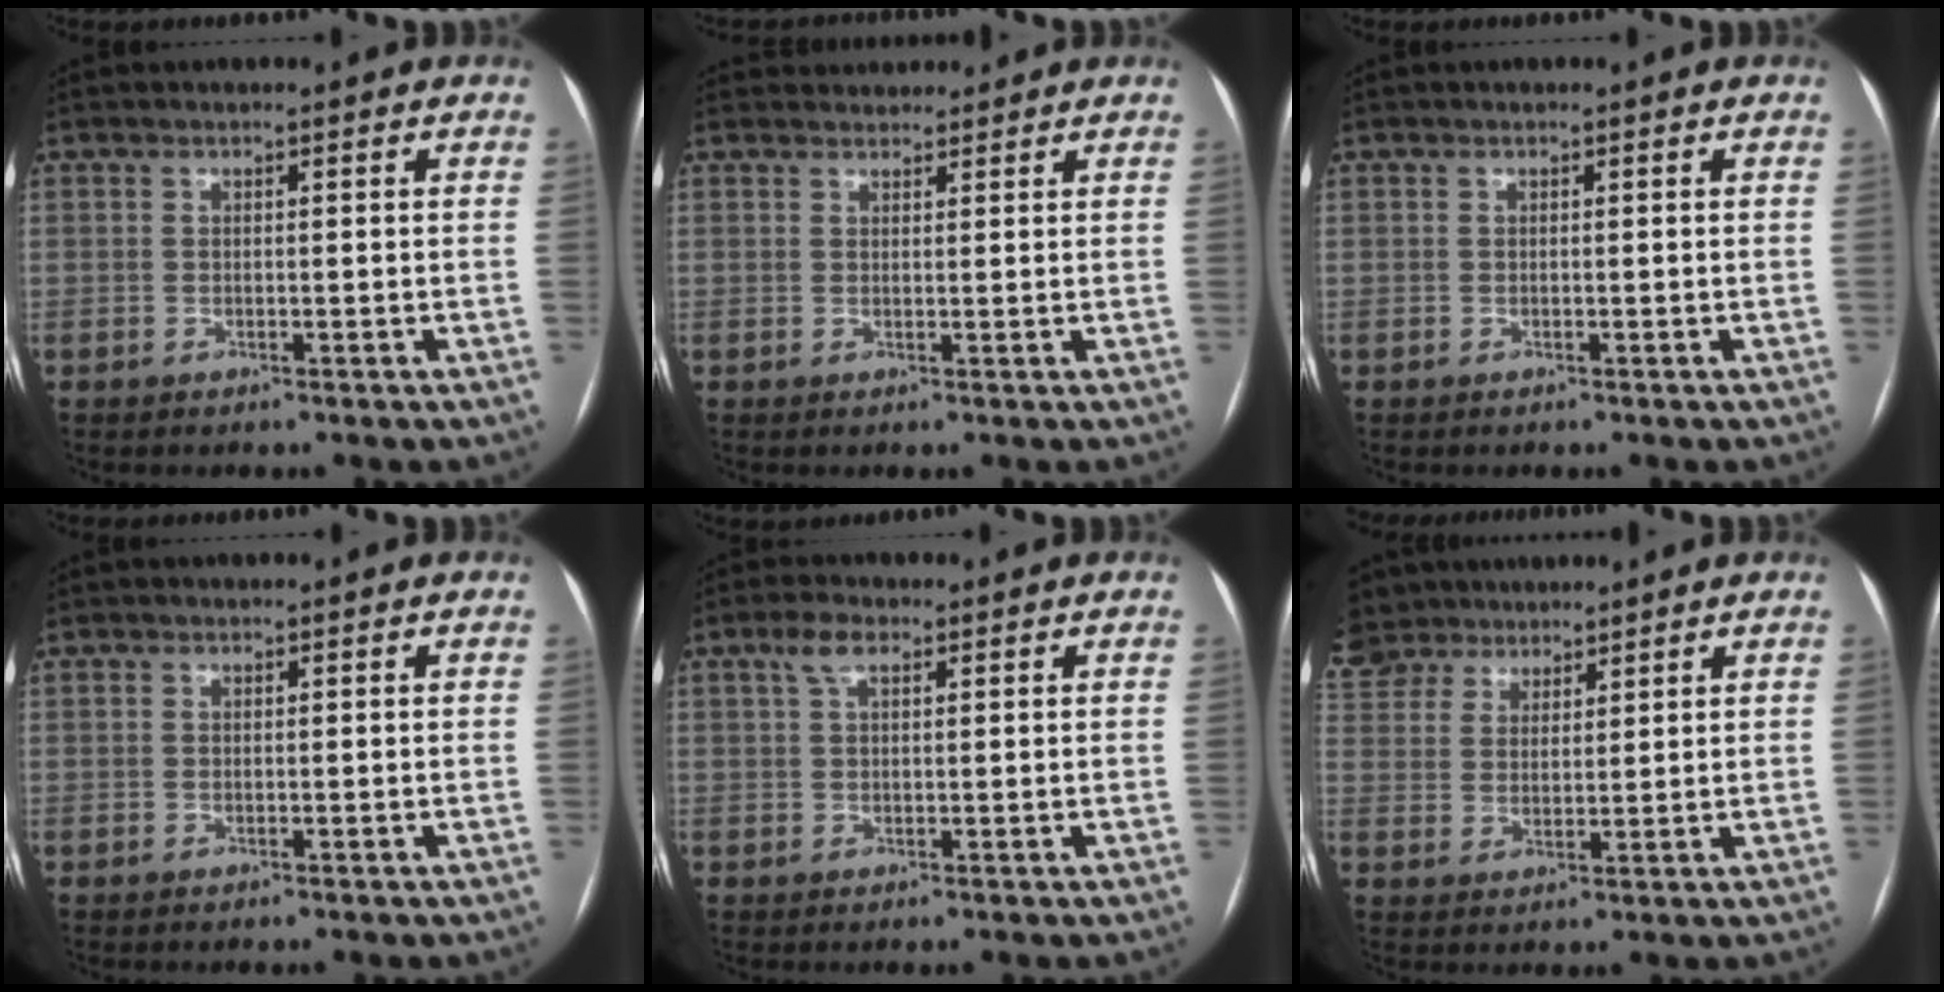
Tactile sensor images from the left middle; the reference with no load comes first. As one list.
[{"total": 3.5, "force": [3.3, 0.9, 0.1], "torque": [0.000, 0.027, 0.050]}, {"total": 0.0}, {"total": 0.0}, {"total": 2.9, "force": [1.6, 1.2, 2.1], "torque": [-0.049, 0.016, 0.034]}, {"total": 10.8, "force": [8.7, 5.7, 2.8], "torque": [-0.072, 0.035, 0.167]}]